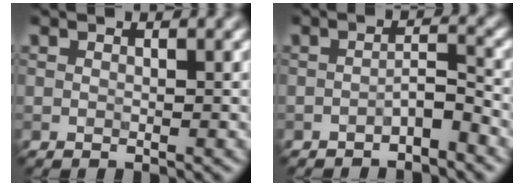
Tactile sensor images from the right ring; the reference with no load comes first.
{"total": 2.0, "force": [-1.5, 0.4, 1.3], "torque": [-0.022, 0.010, -0.028]}